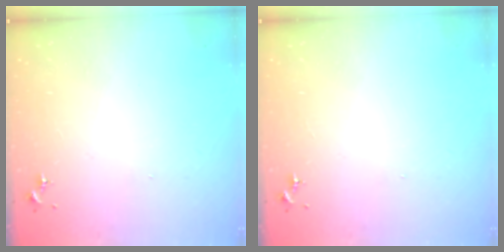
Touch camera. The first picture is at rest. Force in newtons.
{"total": 0.0}